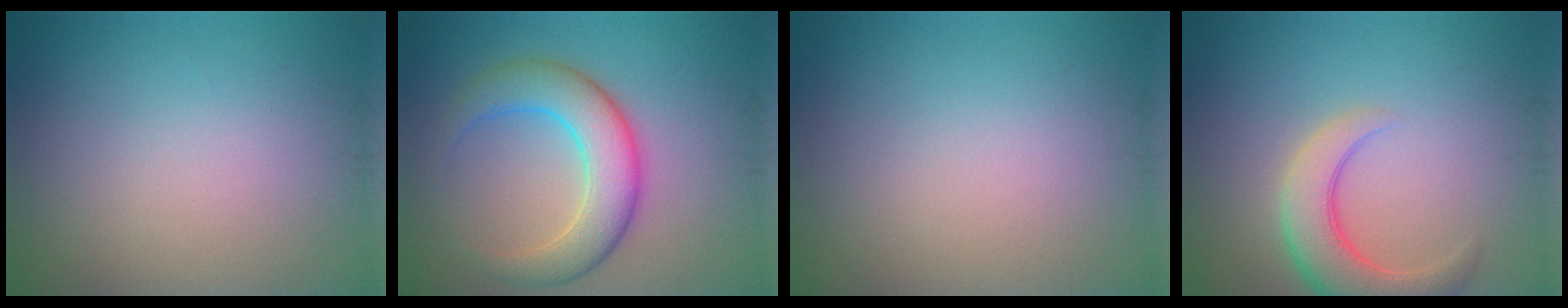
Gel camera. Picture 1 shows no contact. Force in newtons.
{"total": 5.9, "press": 5.9, "slide": 0.2}
{"total": 0.0}
{"total": 5.4, "press": 5.4, "slide": 0.4}